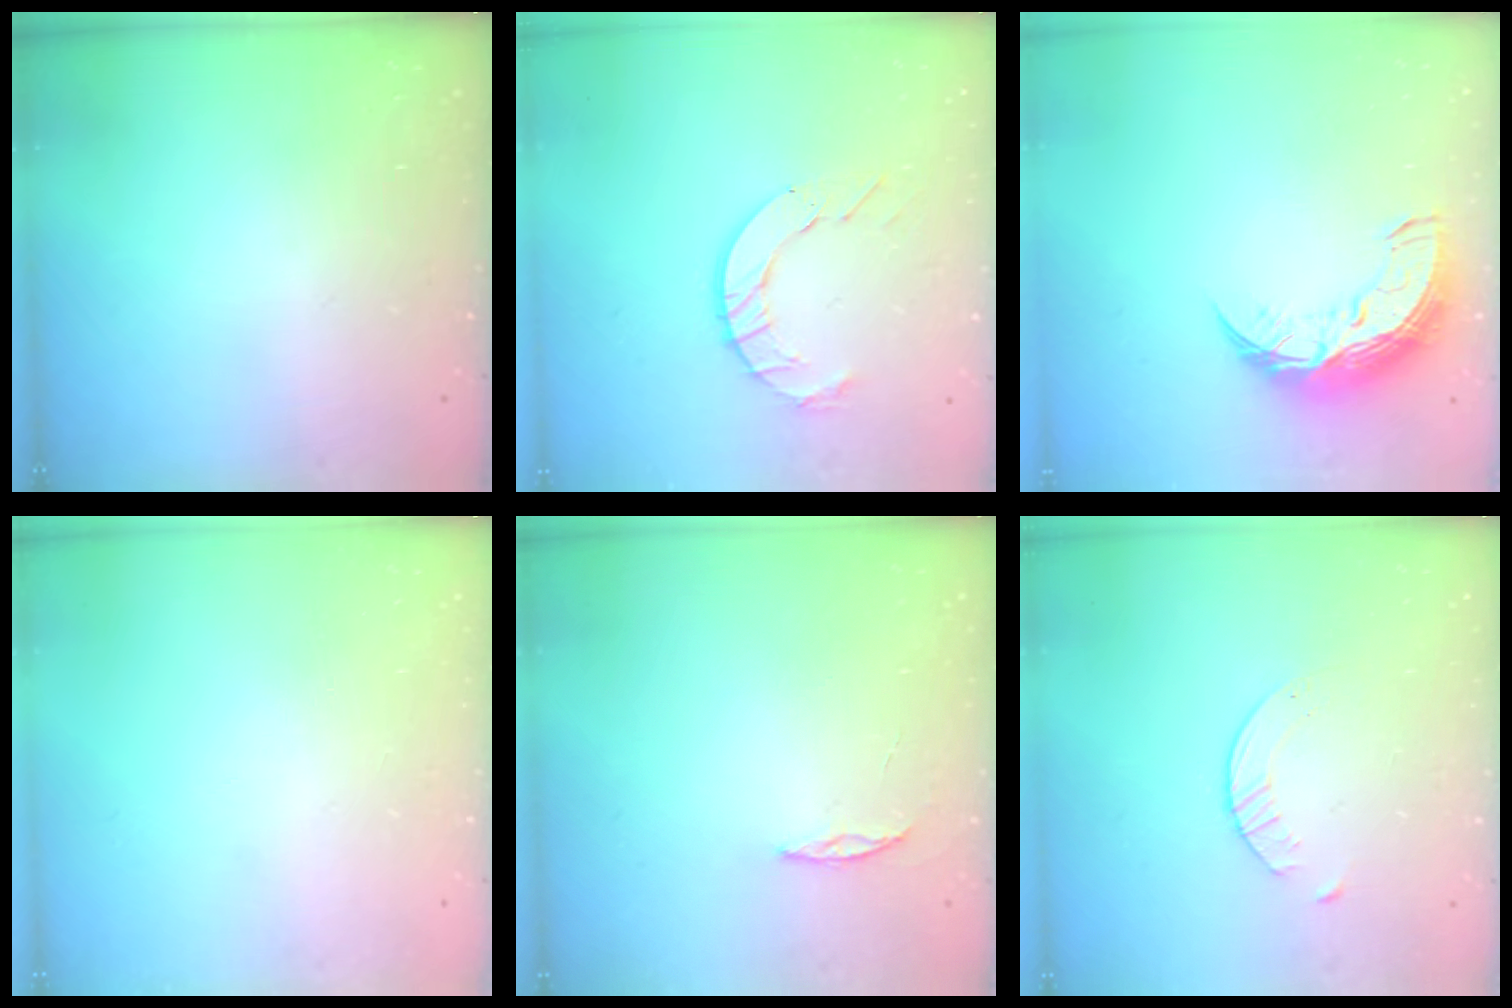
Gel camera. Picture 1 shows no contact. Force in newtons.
{"total": 9.0, "press": 8.9, "slide": 0.8}
{"total": 11.5, "press": 11.4, "slide": 0.7}
{"total": 0.0}
{"total": 2.4, "press": 2.4, "slide": 0.2}
{"total": 2.1, "press": 2.0, "slide": 0.3}